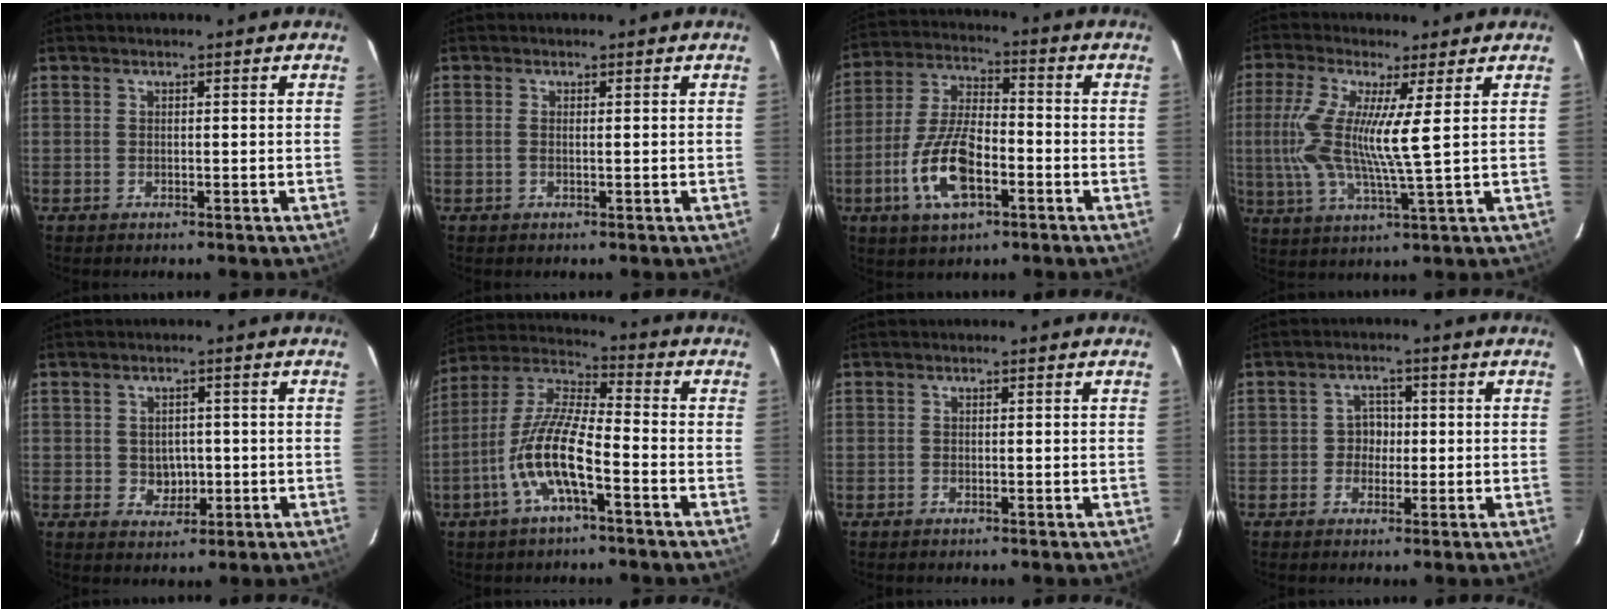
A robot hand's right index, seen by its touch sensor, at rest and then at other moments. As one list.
[{"total": 0.7, "force": [0.0, -0.1, 0.7], "torque": [-0.016, 0.000, -0.002]}, {"total": 13.5, "force": [-5.2, 5.4, 11.2], "torque": [-0.238, -0.004, -0.095]}, {"total": 11.5, "force": [1.9, 0.6, 11.3], "torque": [-0.226, -0.008, 0.033]}, {"total": 4.0, "force": [-0.3, 3.6, 1.8], "torque": [-0.030, 0.005, 0.004]}, {"total": 12.4, "force": [-5.2, 2.8, 10.9], "torque": [-0.227, 0.000, -0.104]}, {"total": 0.0}, {"total": 3.1, "force": [-0.7, 3.0, 0.7], "torque": [-0.004, 0.015, -0.014]}]